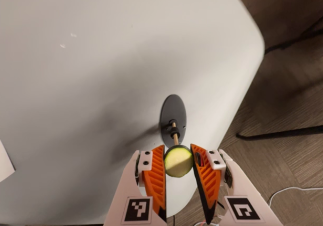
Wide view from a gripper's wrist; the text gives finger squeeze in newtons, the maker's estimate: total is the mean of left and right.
{"total": 10.5, "left": 11.5, "right": 9.4}